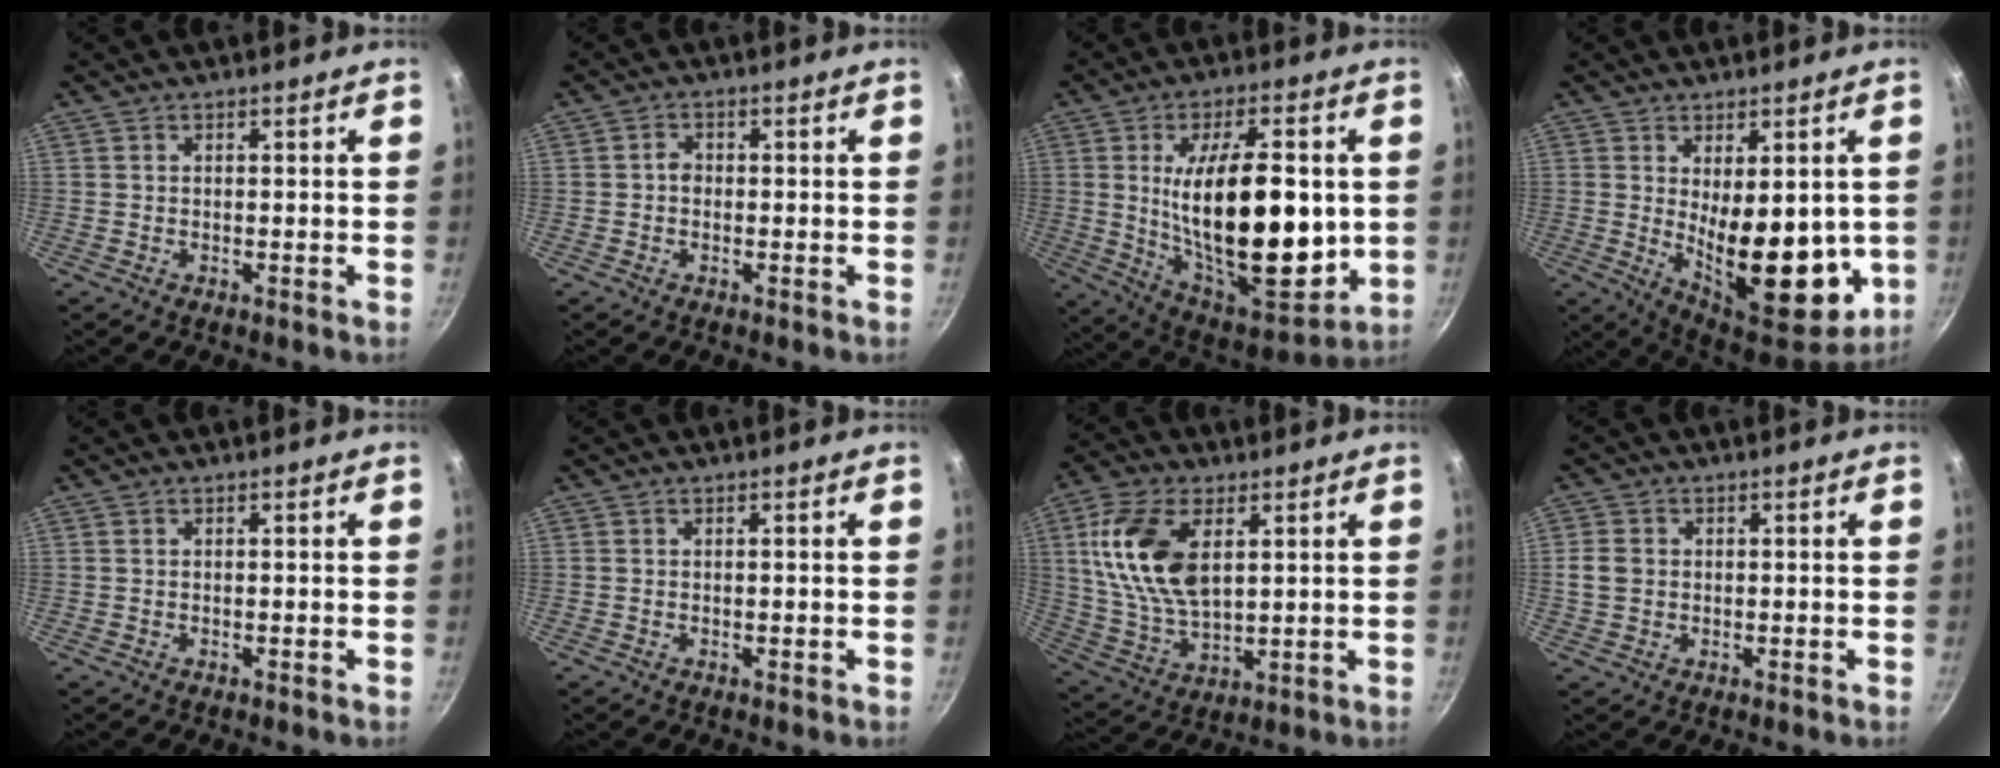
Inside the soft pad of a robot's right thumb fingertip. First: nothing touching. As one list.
[{"total": 1.6, "force": [-0.2, 1.4, 0.9], "torque": [-0.011, 0.009, -0.006]}, {"total": 26.1, "force": [0.9, 11.9, 23.2], "torque": [-0.352, -0.026, 0.025]}, {"total": 18.4, "force": [-1.1, 8.7, 16.1], "torque": [-0.195, -0.038, 0.005]}, {"total": 0.0}, {"total": 0.0}, {"total": 16.2, "force": [4.5, 9.0, 12.7], "torque": [-0.233, -0.011, 0.095]}, {"total": 3.8, "force": [0.1, 3.2, 2.0], "torque": [-0.031, 0.004, 0.000]}]